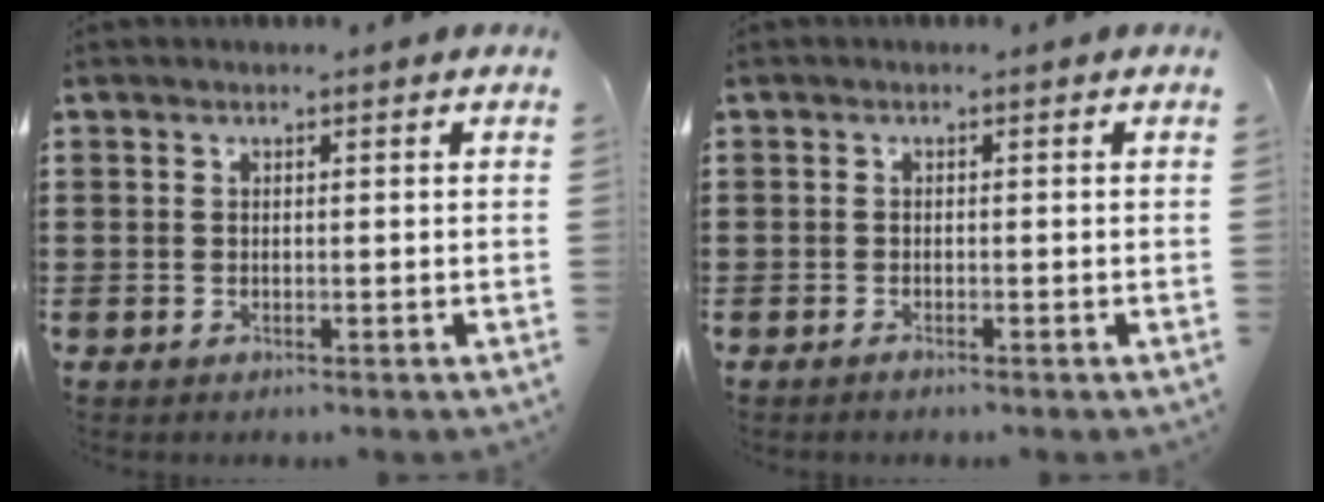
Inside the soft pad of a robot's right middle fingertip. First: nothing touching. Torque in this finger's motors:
{"motor_torque": [-0.16, 0.46, -0.03, -0.01]}